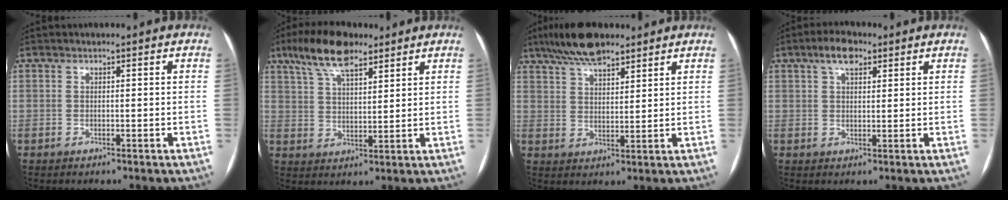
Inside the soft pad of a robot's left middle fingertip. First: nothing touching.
{"total": 9.8, "force": [6.8, 3.1, 6.3], "torque": [-0.124, 0.022, 0.123]}
{"total": 8.7, "force": [6.8, 2.6, 4.8], "torque": [-0.090, 0.017, 0.121]}
{"total": 4.6, "force": [2.6, 2.0, 3.1], "torque": [-0.060, 0.017, 0.046]}